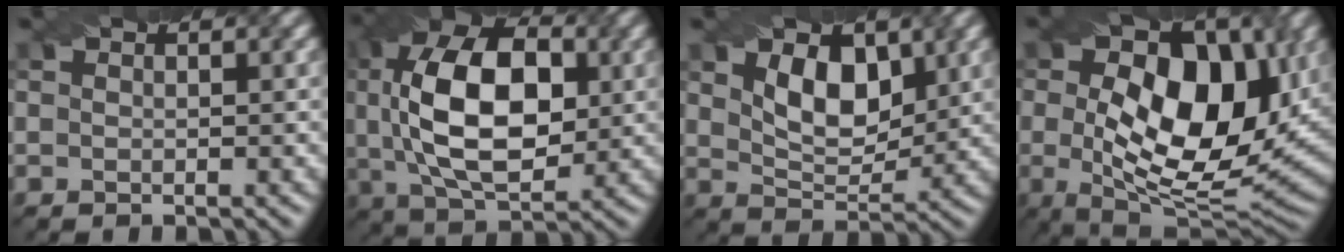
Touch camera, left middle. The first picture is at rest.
{"total": 11.3, "force": [0.1, 6.4, 9.4], "torque": [-0.189, 0.023, 0.016]}
{"total": 3.6, "force": [0.6, 2.2, 2.7], "torque": [-0.064, 0.007, 0.020]}
{"total": 13.1, "force": [0.5, 7.5, 10.8], "torque": [-0.165, 0.003, 0.017]}